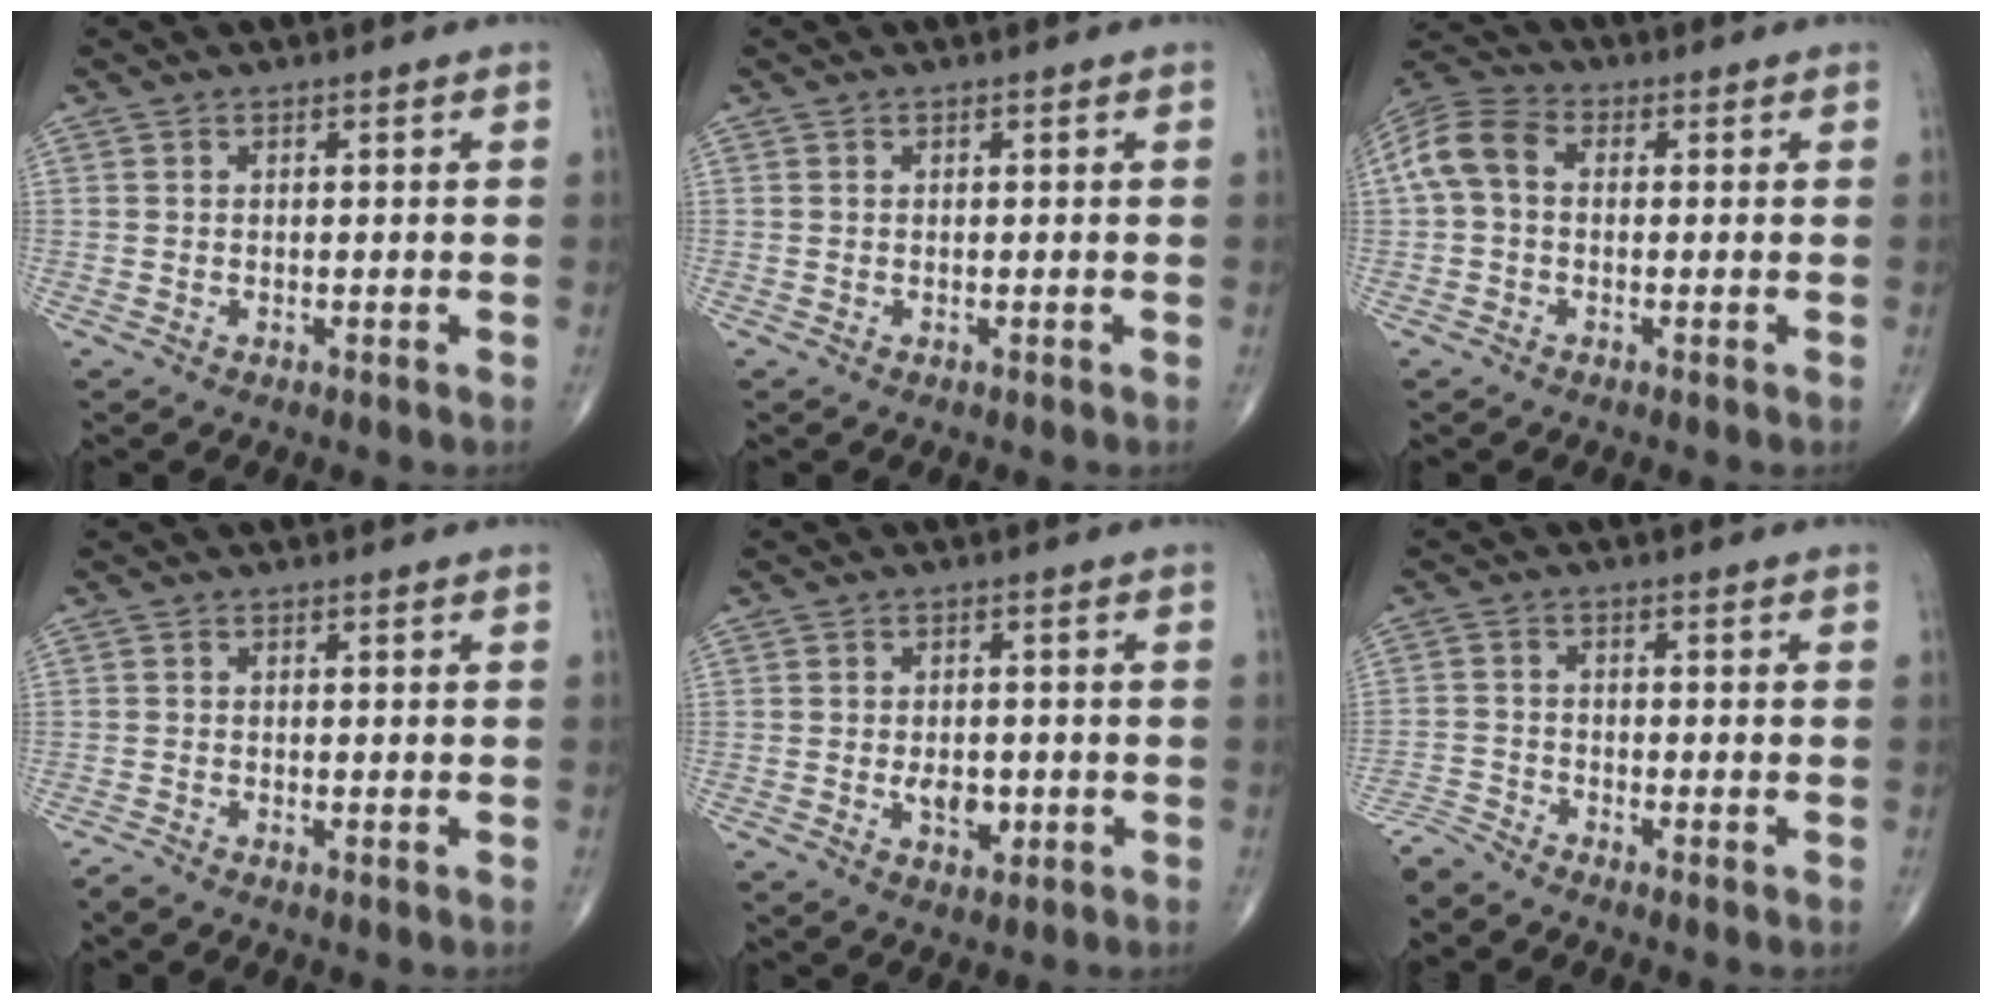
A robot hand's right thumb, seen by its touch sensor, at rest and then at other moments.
{"total": 0.0}
{"total": 8.2, "force": [0.5, 5.7, 5.9], "torque": [-0.122, 0.028, 0.000]}
{"total": 1.2, "force": [-0.9, 0.2, 0.8], "torque": [-0.024, -0.004, -0.024]}
{"total": 4.9, "force": [-1.1, 3.1, 3.7], "torque": [-0.045, 0.001, -0.012]}
{"total": 3.5, "force": [-3.5, -0.3, 0.0], "torque": [-0.013, -0.004, -0.079]}